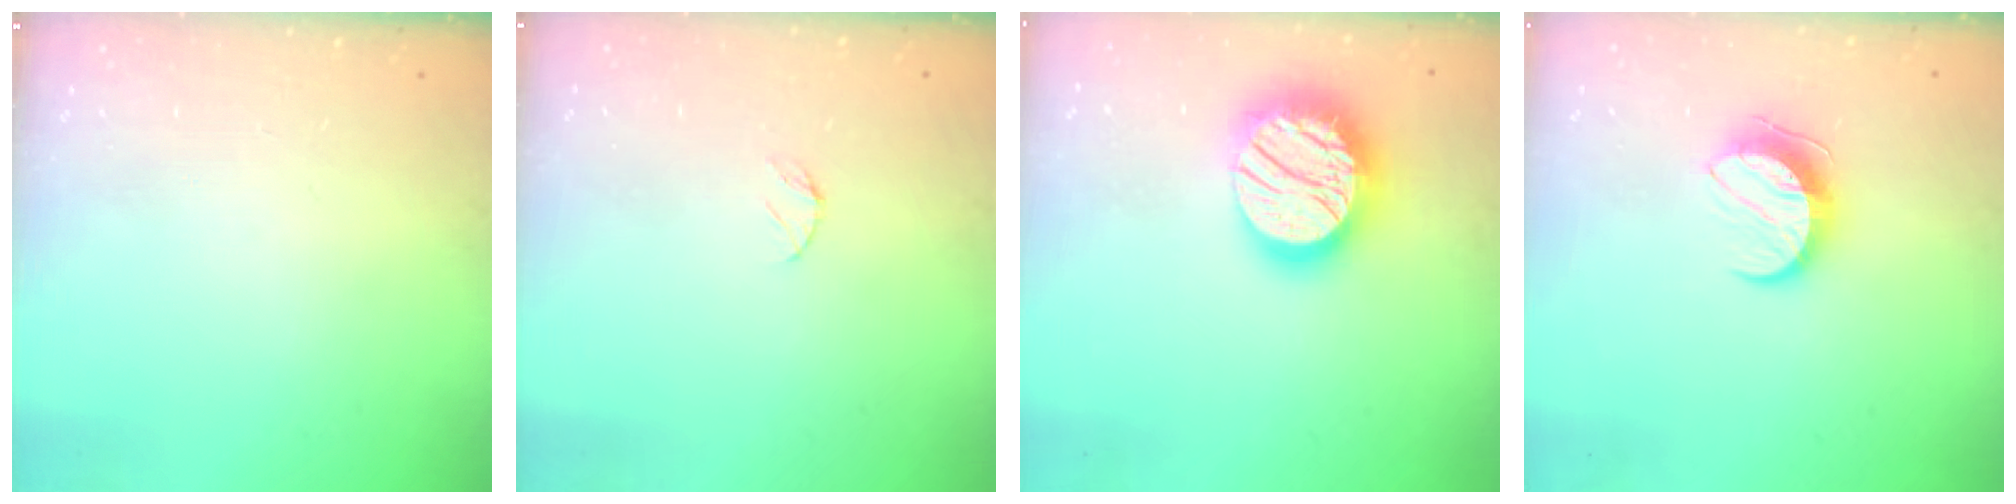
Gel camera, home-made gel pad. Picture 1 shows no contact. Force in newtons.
{"total": 3.6, "press": 3.6, "slide": 0.4}
{"total": 24.0, "press": 24.0, "slide": 1.6}
{"total": 10.3, "press": 10.2, "slide": 0.5}